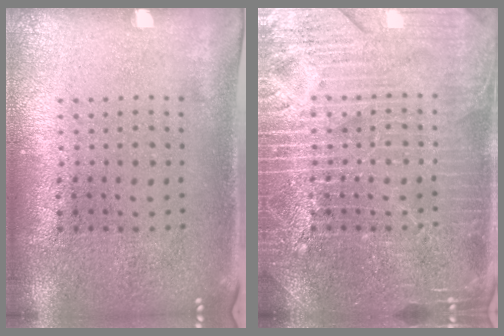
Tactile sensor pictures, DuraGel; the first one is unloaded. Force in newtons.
{"total": 7.1, "press": 7.1, "slide": 0.9}